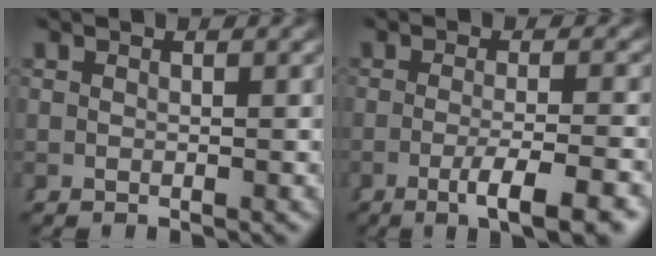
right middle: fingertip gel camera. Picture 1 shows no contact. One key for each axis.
{"total": 5.6, "fx": -3.2, "fy": 0.5, "fz": 4.6, "tx": -0.071, "ty": -0.017, "tz": -0.043}